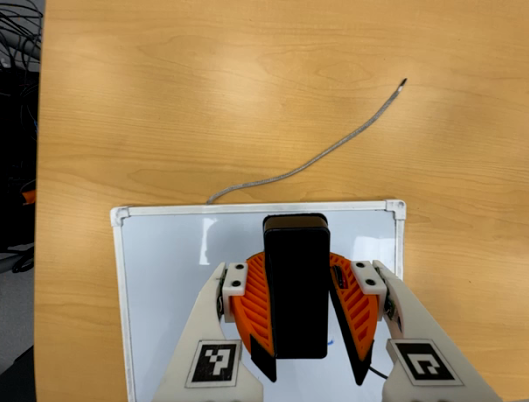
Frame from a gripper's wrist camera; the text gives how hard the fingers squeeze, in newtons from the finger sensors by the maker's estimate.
{"total": 9.5, "left": 9.3, "right": 9.7}